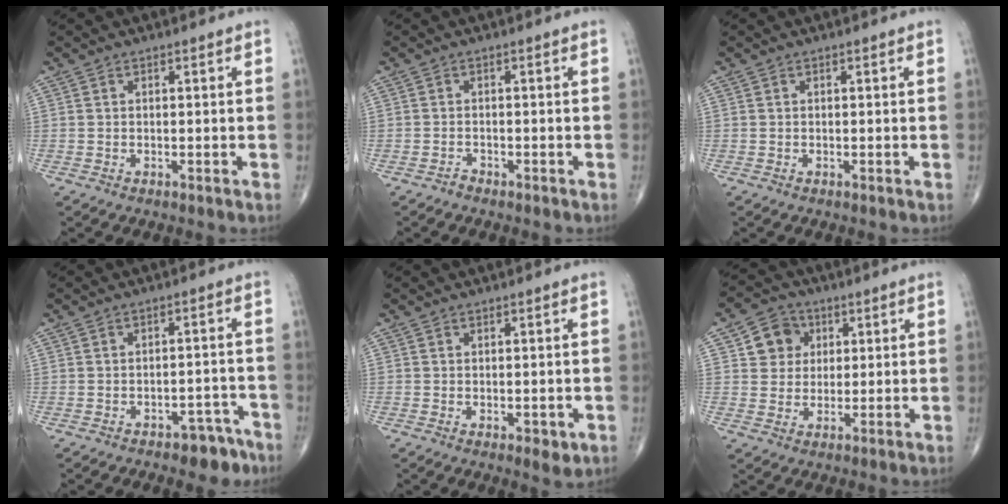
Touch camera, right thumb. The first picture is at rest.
{"total": 0.8, "force": [-0.8, 0.3, 0.0], "torque": [-0.001, 0.000, -0.017]}
{"total": 0.0}
{"total": 5.4, "force": [-3.7, 2.9, 2.7], "torque": [-0.012, 0.034, -0.044]}
{"total": 3.4, "force": [-0.8, 1.5, 2.9], "torque": [-0.029, -0.007, -0.002]}
{"total": 7.3, "force": [2.4, 6.5, 2.3], "torque": [-0.004, -0.003, 0.038]}